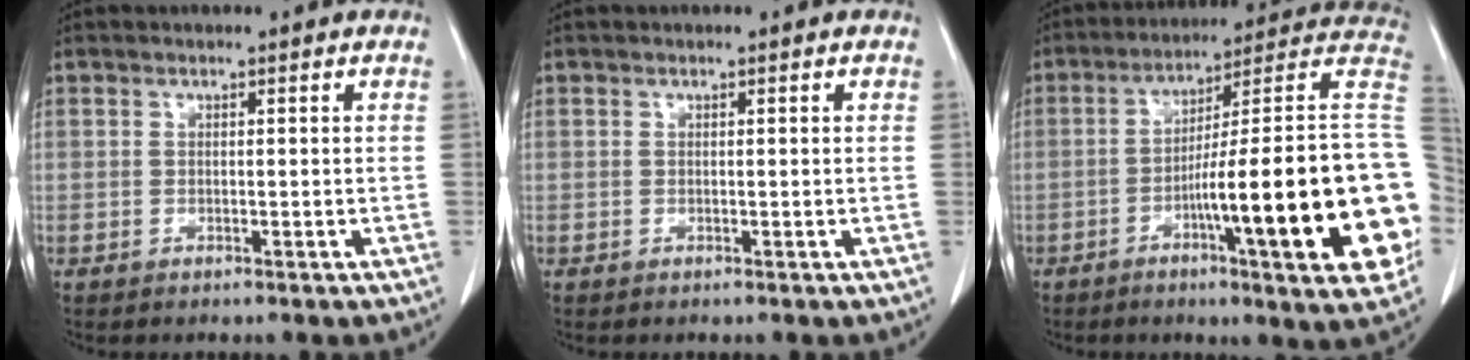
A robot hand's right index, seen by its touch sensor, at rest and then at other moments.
{"total": 0.0}
{"total": 25.6, "force": [-5.5, 1.4, 25.0], "torque": [-0.260, 0.010, -0.085]}